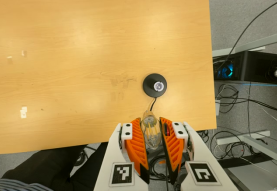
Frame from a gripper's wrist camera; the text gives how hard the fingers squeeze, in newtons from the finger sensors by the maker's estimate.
{"total": 20.4, "left": 23.8, "right": 16.9}